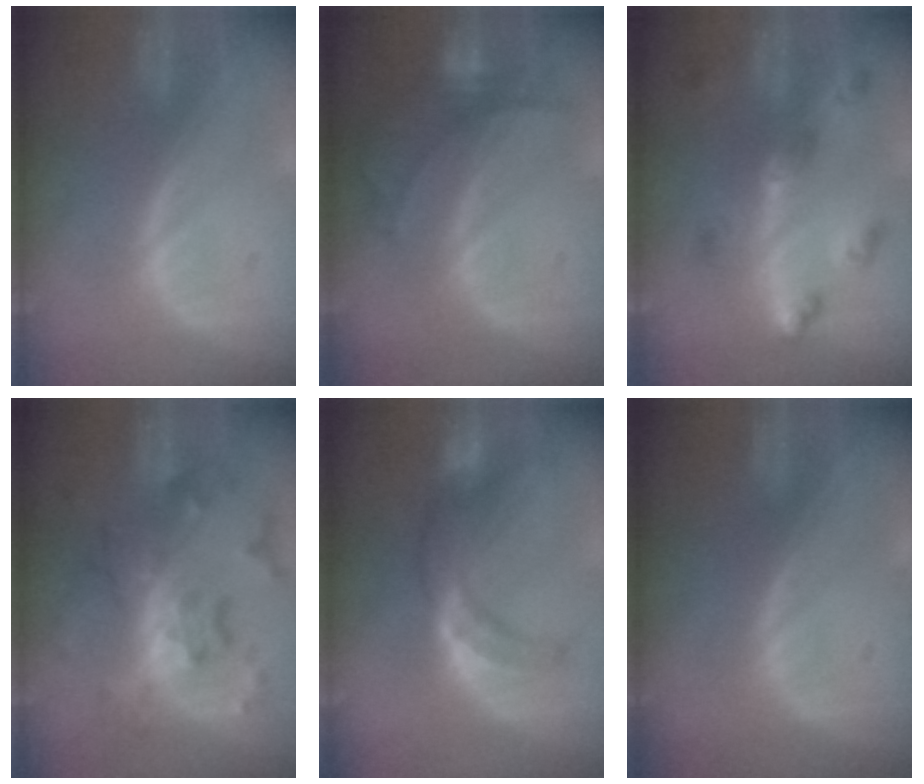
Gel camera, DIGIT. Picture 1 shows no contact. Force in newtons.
{"total": 5.8, "press": 5.7, "slide": 0.5}
{"total": 6.5, "press": 5.8, "slide": 2.9}
{"total": 9.1, "press": 9.1, "slide": 0.8}
{"total": 7.9, "press": 7.9, "slide": 0.2}
{"total": 0.0}